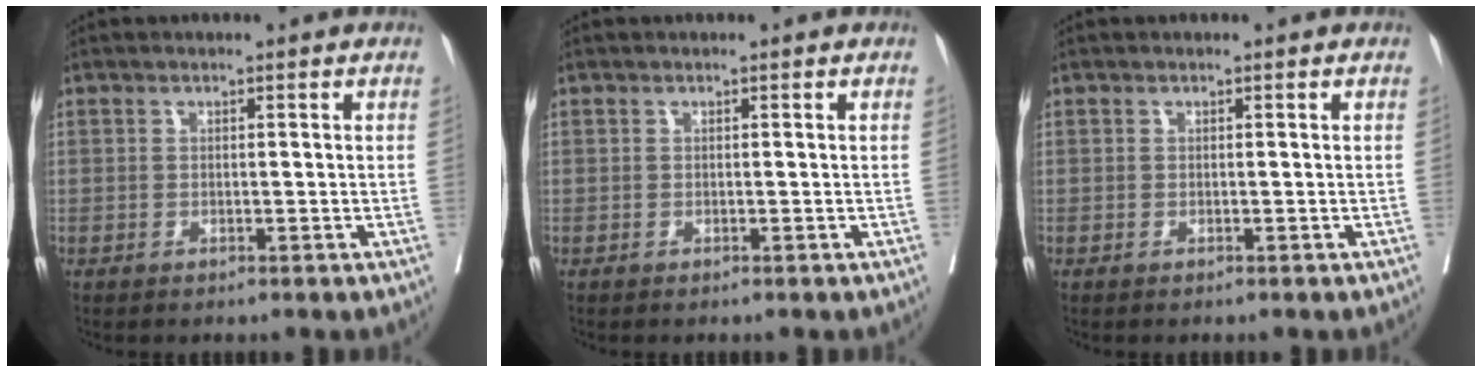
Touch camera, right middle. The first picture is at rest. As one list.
[{"total": 0.0}, {"total": 0.0}]